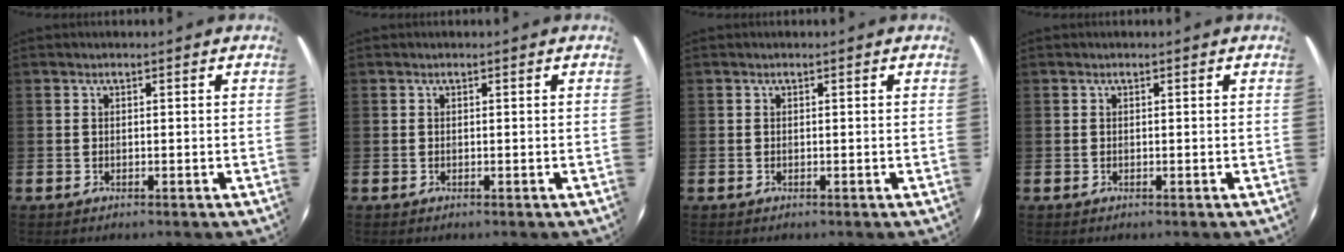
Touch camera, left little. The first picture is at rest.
{"total": 0.0}
{"total": 0.0}
{"total": 0.0}